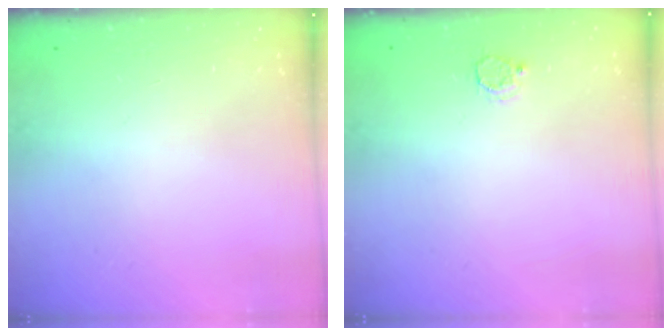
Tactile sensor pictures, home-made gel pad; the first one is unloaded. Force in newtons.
{"total": 2.5, "press": 2.5, "slide": 0.3}